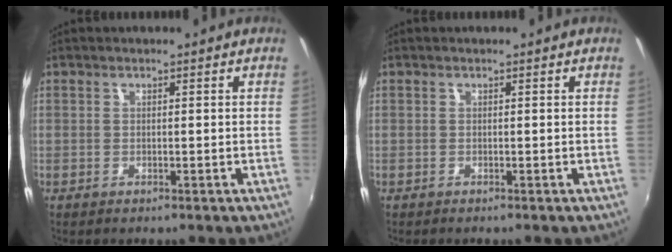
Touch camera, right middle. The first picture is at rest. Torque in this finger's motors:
{"motor_torque": [0.00, 0.00, 0.00, 0.00]}